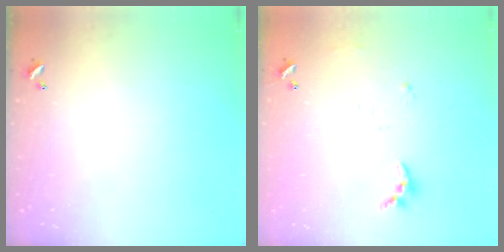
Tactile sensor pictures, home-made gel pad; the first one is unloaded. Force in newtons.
{"total": 7.9, "press": 7.9, "slide": 0.5}